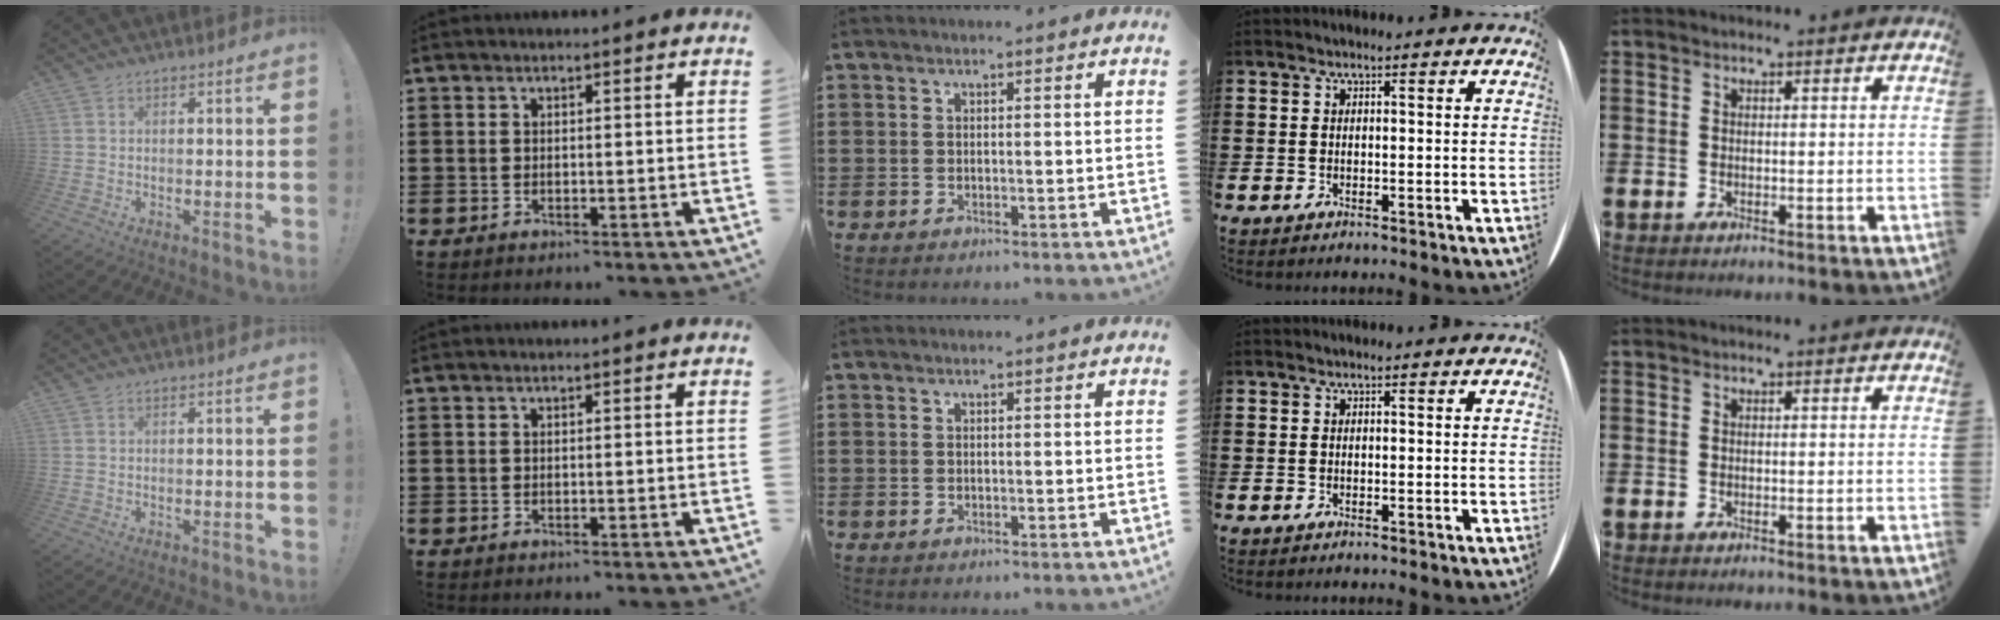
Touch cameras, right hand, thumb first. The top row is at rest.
{}